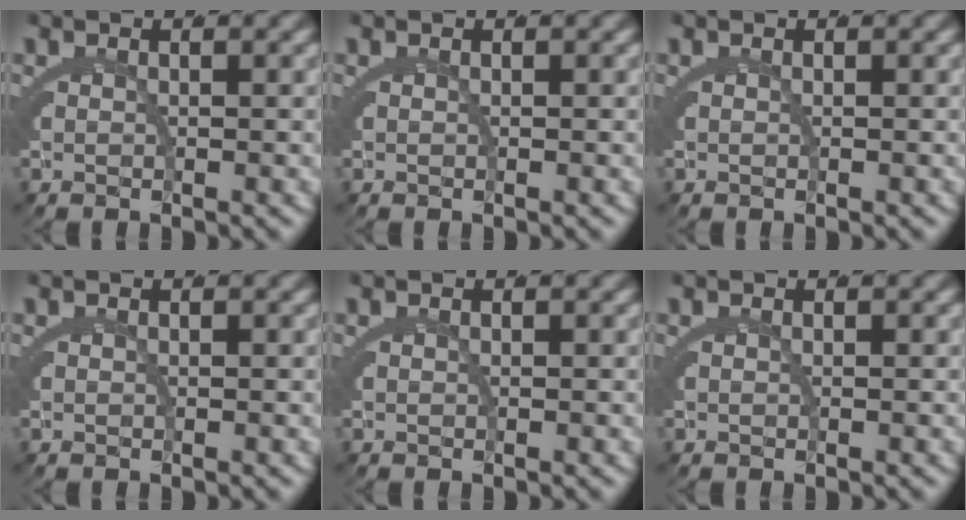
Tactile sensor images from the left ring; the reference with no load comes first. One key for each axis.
{"total": 0.0}
{"total": 0.0}
{"total": 0.0}
{"total": 0.0}
{"total": 0.0}